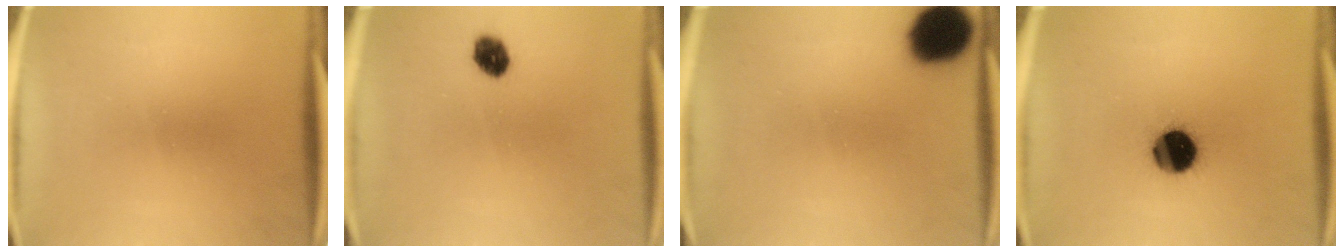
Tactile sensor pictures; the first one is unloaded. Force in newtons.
{"total": 4.5}
{"total": 14.8}
{"total": 13.0}